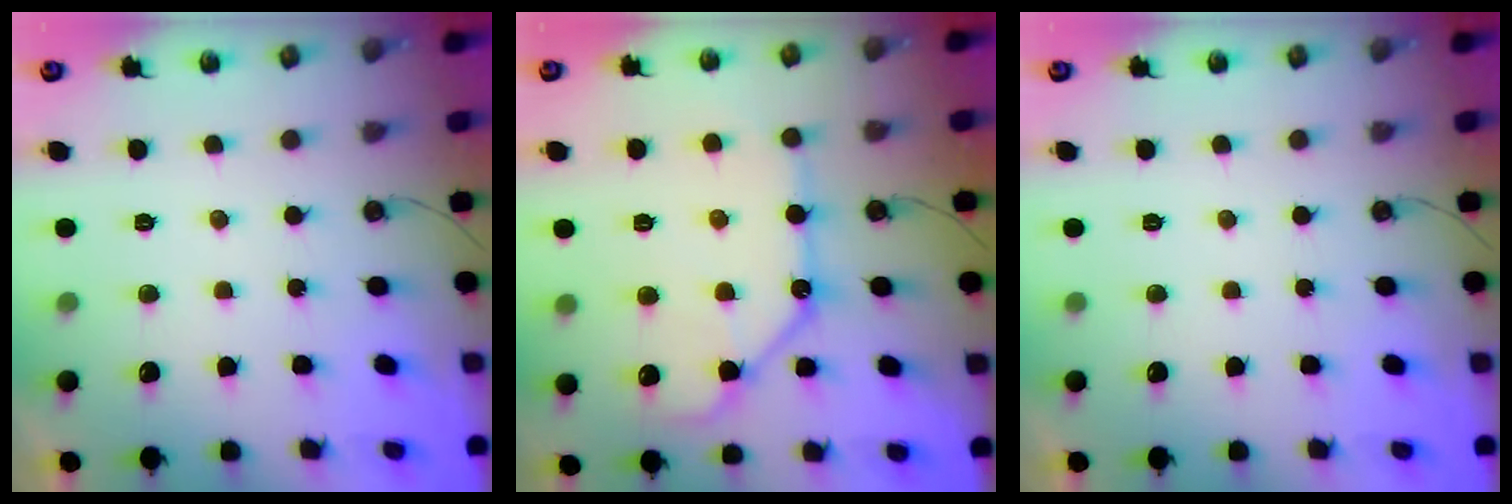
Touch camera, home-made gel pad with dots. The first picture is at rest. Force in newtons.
{"total": 14.6, "press": 14.5, "slide": 1.6}
{"total": 0.0}